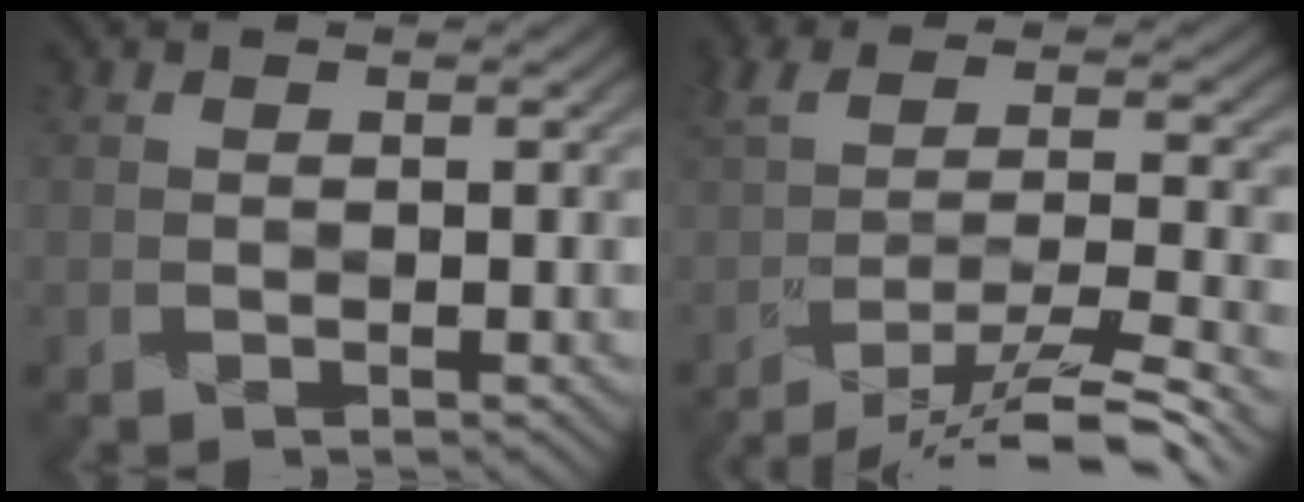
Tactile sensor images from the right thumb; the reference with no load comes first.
{"total": 8.4, "force": [-5.7, 1.3, 6.0], "torque": [-0.104, 0.006, -0.105]}